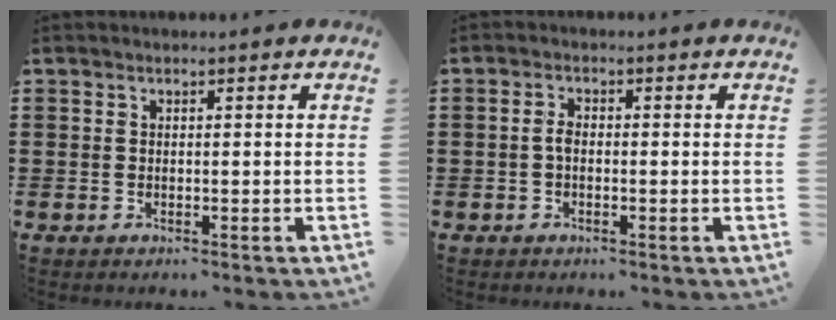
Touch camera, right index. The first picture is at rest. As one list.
[{"total": 1.7, "force": [-0.4, 0.8, 1.5], "torque": [-0.038, -0.001, -0.010]}]